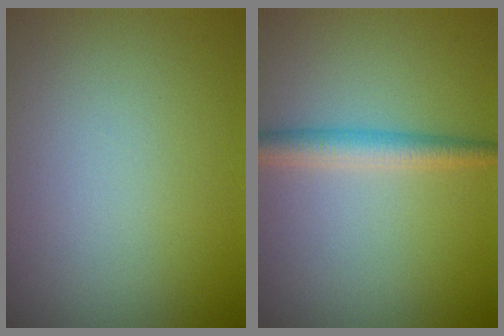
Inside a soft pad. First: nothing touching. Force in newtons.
{"total": 2.7, "press": 2.7, "slide": 0.0}